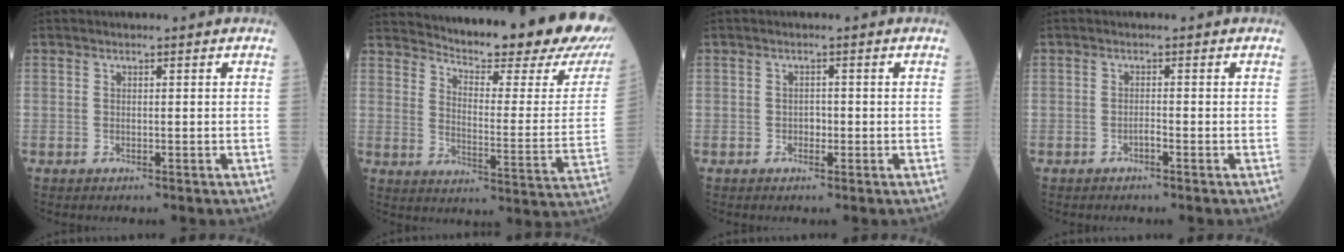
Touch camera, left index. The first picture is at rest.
{"total": 25.6, "force": [23.0, 2.8, 11.0], "torque": [-0.169, -0.100, 0.281]}
{"total": 1.2, "force": [-0.6, 0.8, 0.6], "torque": [-0.008, 0.000, -0.012]}
{"total": 0.9, "force": [-0.8, 0.0, 0.4], "torque": [-0.007, -0.003, -0.017]}